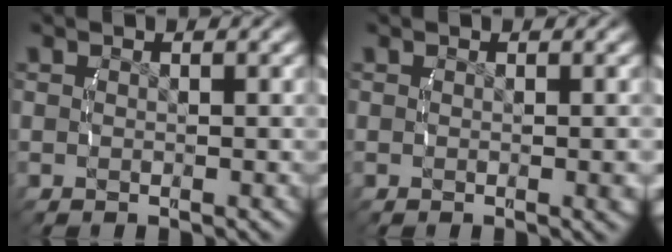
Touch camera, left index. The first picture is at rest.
{"total": 0.6, "force": [-0.1, 0.1, 0.6], "torque": [-0.006, -0.001, -0.002]}